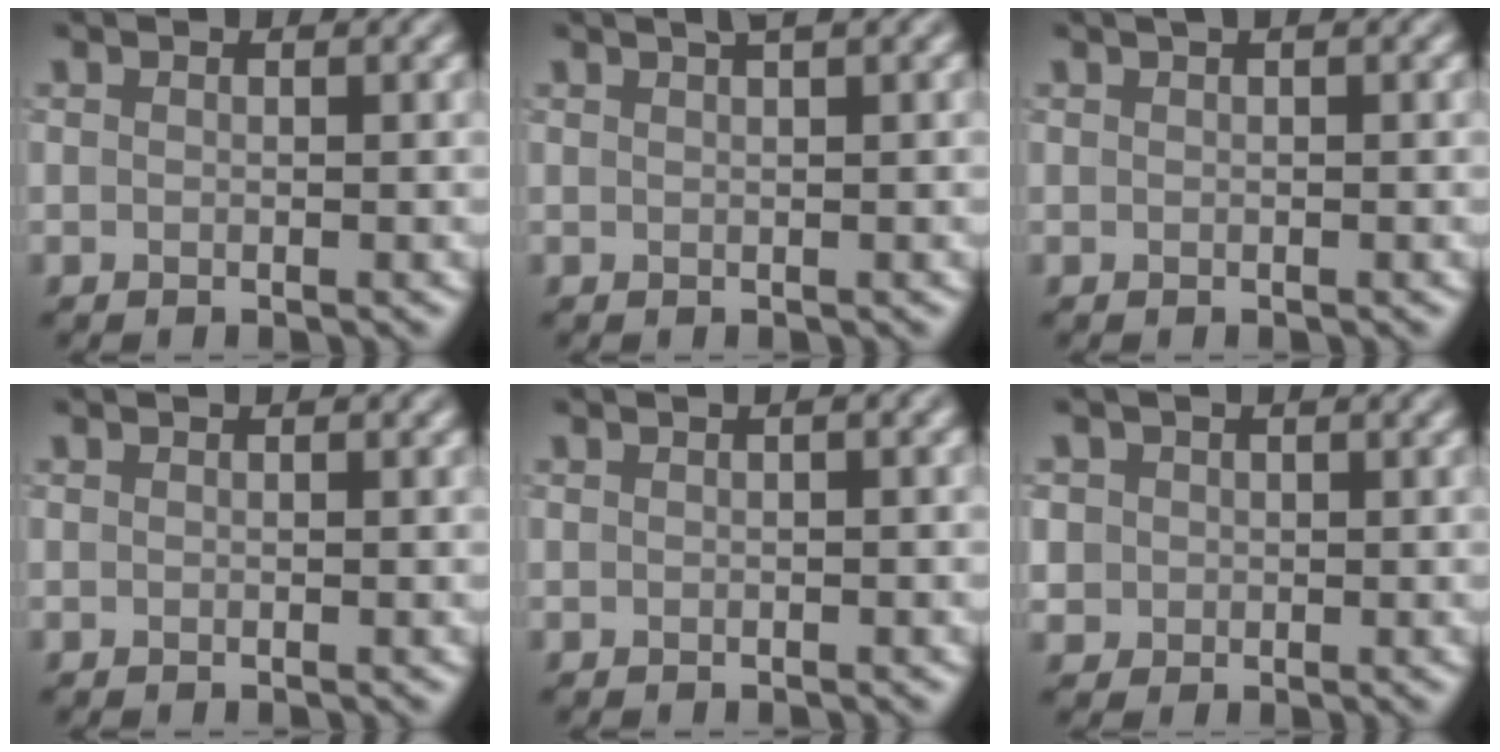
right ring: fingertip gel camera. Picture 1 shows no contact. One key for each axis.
{"total": 1.8, "fx": 1.1, "fy": 0.4, "fz": 1.3, "tx": -0.013, "ty": 0.003, "tz": 0.012}
{"total": 1.1, "fx": 0.6, "fy": 0.2, "fz": 0.9, "tx": -0.013, "ty": 0.007, "tz": 0.008}
{"total": 0.0}
{"total": 1.1, "fx": 0.0, "fy": 0.2, "fz": 1.1, "tx": -0.014, "ty": 0.005, "tz": 0.002}
{"total": 1.9, "fx": 0.4, "fy": 1.8, "fz": 0.4, "tx": -0.004, "ty": 0.006, "tz": 0.014}